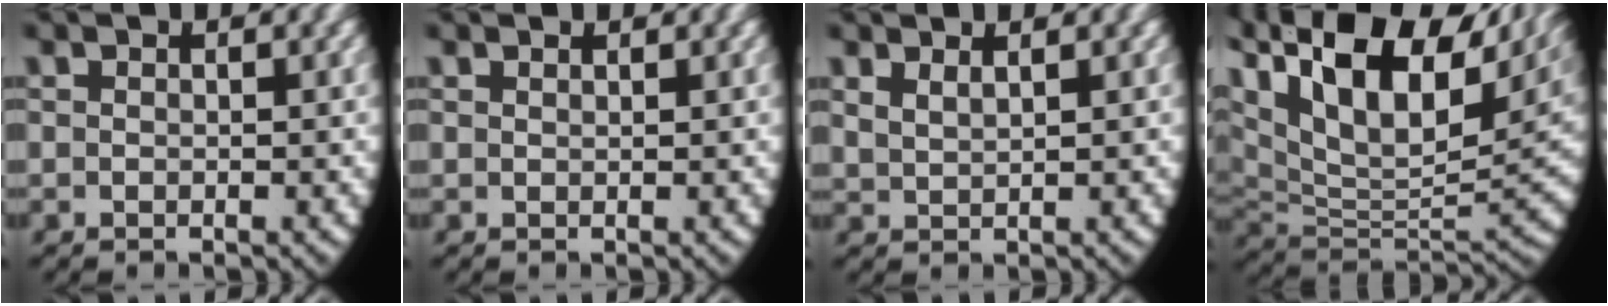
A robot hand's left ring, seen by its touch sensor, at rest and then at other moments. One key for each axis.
{"total": 0.8, "fx": 0.6, "fy": -0.5, "fz": 0.0, "tx": 0.003, "ty": -0.005, "tz": 0.015}
{"total": 1.7, "fx": 1.6, "fy": 0.4, "fz": 0.5, "tx": -0.011, "ty": 0.001, "tz": 0.035}
{"total": 18.2, "fx": 7.2, "fy": 10.8, "fz": 12.8, "tx": -0.236, "ty": 0.010, "tz": 0.104}